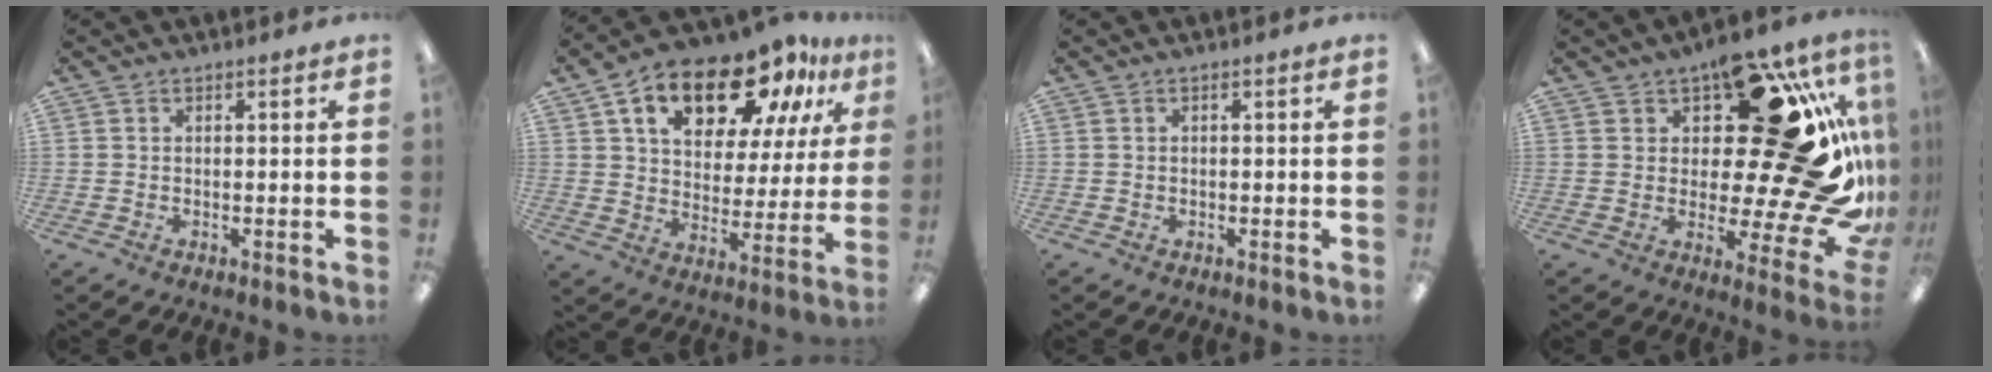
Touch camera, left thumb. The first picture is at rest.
{"total": 19.4, "force": [12.5, 9.9, 11.1], "torque": [-0.177, -0.059, 0.212]}
{"total": 0.0}
{"total": 27.6, "force": [7.5, 10.0, 24.6], "torque": [-0.330, -0.080, 0.135]}